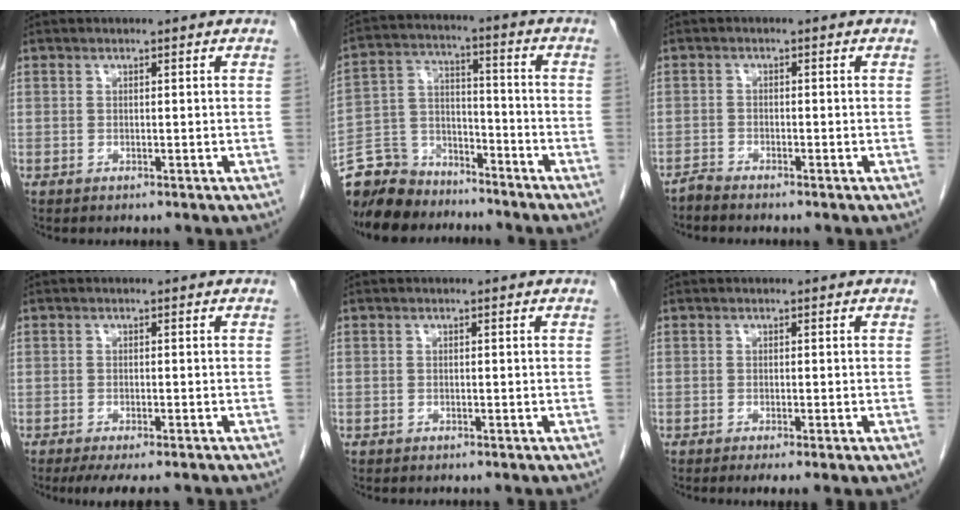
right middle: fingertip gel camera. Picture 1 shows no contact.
{"total": 11.4, "force": [-10.2, 4.9, 1.5], "torque": [-0.038, 0.028, -0.188]}
{"total": 1.4, "force": [-1.4, -0.2, 0.0], "torque": [0.003, -0.004, -0.029]}
{"total": 6.7, "force": [-5.4, 1.2, 3.8], "torque": [-0.047, -0.011, -0.079]}
{"total": 0.0}
{"total": 3.4, "force": [-1.9, 0.6, 2.7], "torque": [-0.033, -0.011, -0.025]}